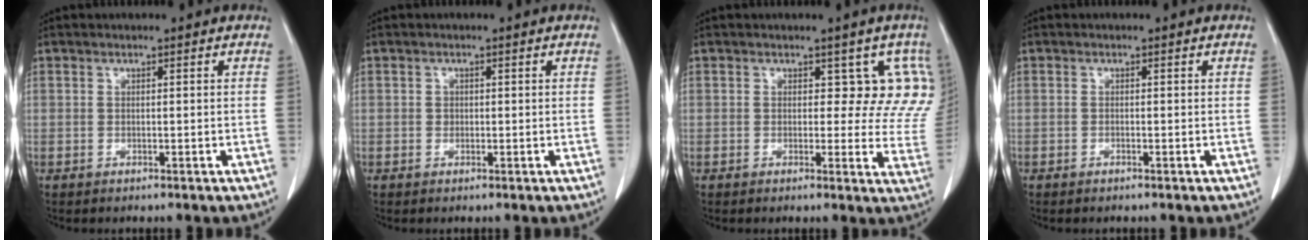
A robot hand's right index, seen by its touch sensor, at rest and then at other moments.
{"total": 0.9, "force": [0.1, 0.9, 0.3], "torque": [-0.002, 0.002, 0.000]}
{"total": 7.3, "force": [3.9, 4.5, 4.3], "torque": [-0.016, -0.004, 0.023]}
{"total": 0.0}